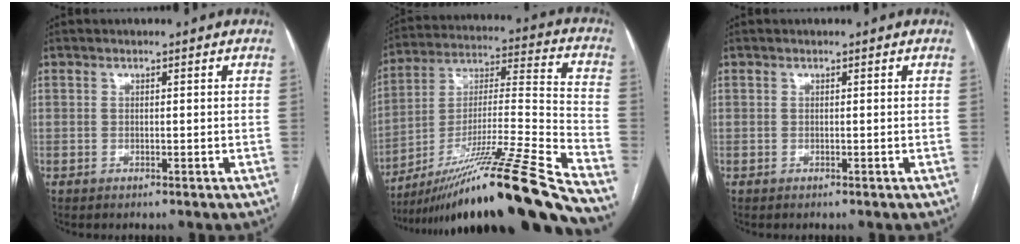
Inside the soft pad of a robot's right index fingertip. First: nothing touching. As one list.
[{"total": 27.6, "force": [-20.8, -1.6, 18.0], "torque": [-0.248, -0.019, -0.358]}, {"total": 0.0}]